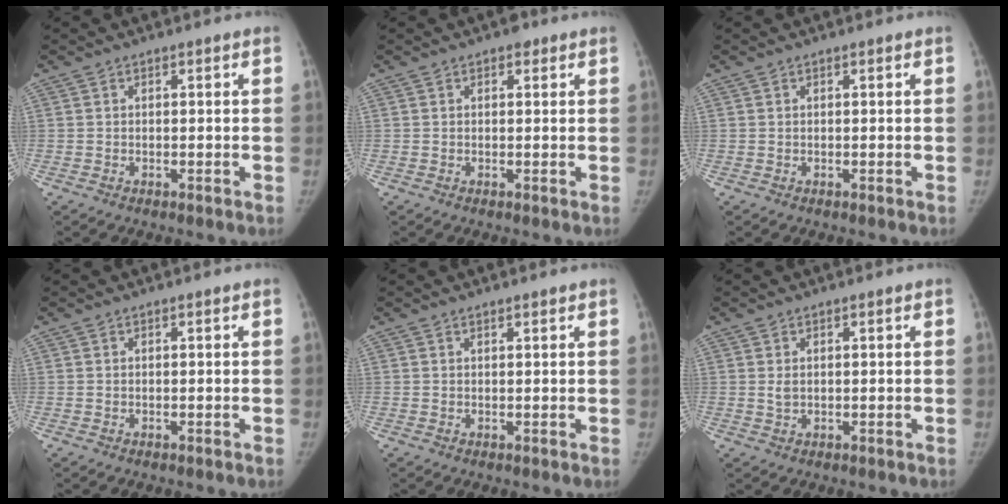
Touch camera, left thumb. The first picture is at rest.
{"total": 1.7, "force": [1.0, 1.0, 0.9], "torque": [-0.002, -0.002, 0.009]}
{"total": 0.0}
{"total": 0.0}
{"total": 0.8, "force": [0.7, 0.1, 0.3], "torque": [-0.003, -0.005, 0.013]}
{"total": 1.4, "force": [0.4, 0.8, 1.0], "torque": [-0.018, -0.003, 0.012]}